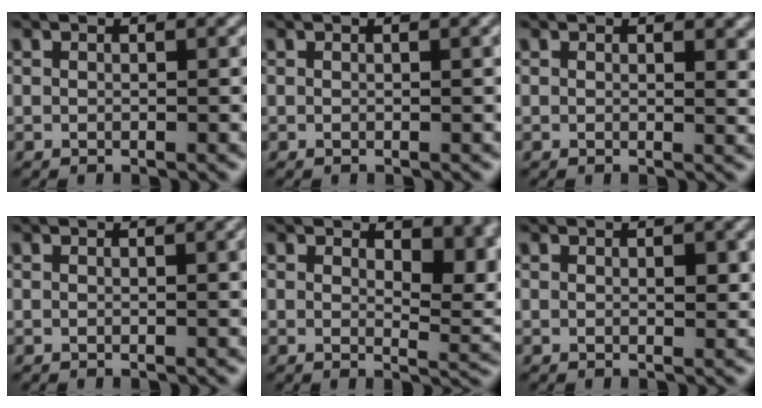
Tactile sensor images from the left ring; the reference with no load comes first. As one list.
[{"total": 0.6, "force": [0.1, 0.1, 0.5], "torque": [-0.006, 0.002, 0.002]}, {"total": 1.8, "force": [0.7, 0.8, 1.4], "torque": [-0.012, -0.003, 0.011]}, {"total": 1.4, "force": [0.4, 0.4, 1.3], "torque": [-0.015, 0.003, 0.004]}, {"total": 5.3, "force": [2.1, 2.6, 4.1], "torque": [-0.045, -0.010, 0.033]}, {"total": 1.2, "force": [0.3, 0.5, 1.1], "torque": [-0.013, -0.004, 0.005]}]